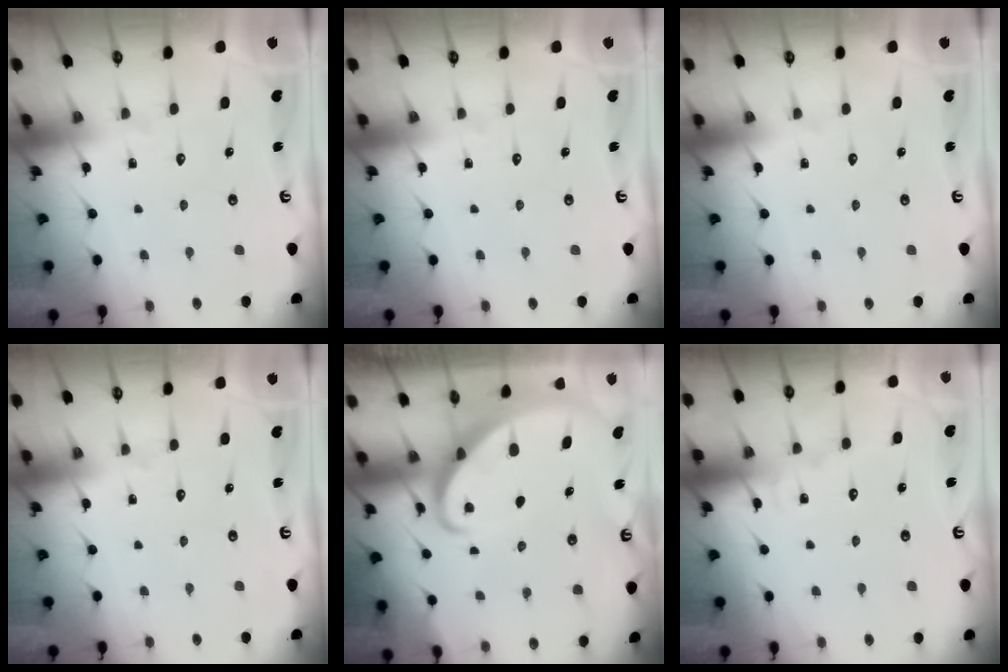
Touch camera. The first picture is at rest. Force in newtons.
{"total": 0.0}
{"total": 0.0}
{"total": 0.0}
{"total": 3.5, "press": 3.5, "slide": 0.4}
{"total": 4.7, "press": 4.6, "slide": 0.4}